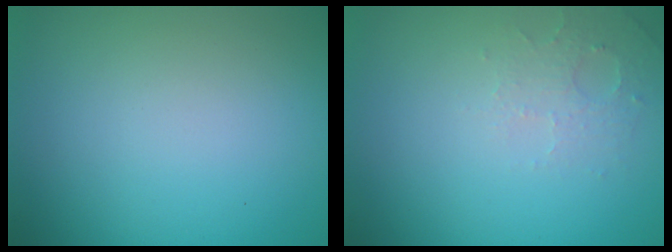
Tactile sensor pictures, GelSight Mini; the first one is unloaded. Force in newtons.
{"total": 1.8, "press": 1.7, "slide": 0.4}